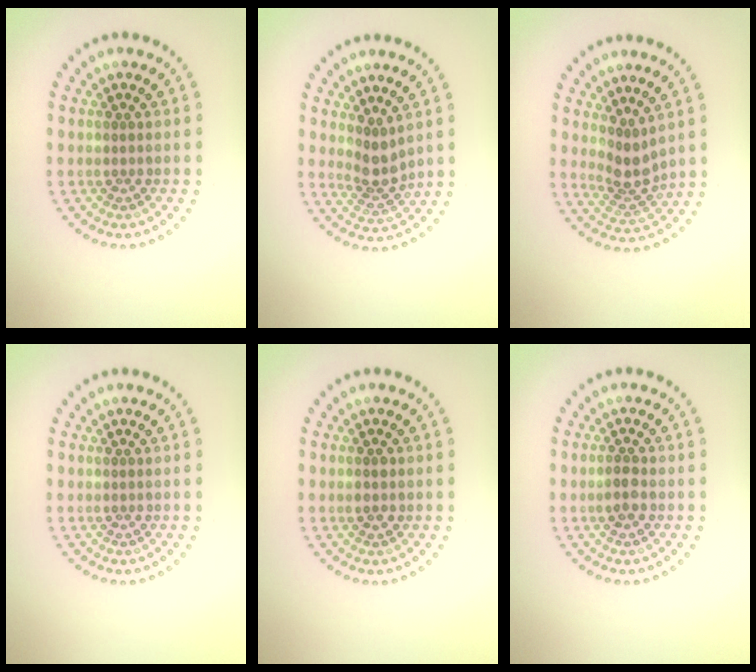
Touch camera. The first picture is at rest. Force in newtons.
{"total": 2.6, "press": 2.0, "slide": 1.7}
{"total": 2.7, "press": 2.2, "slide": 1.7}
{"total": 0.0}
{"total": 1.4, "press": 1.4, "slide": 0.1}
{"total": 1.5, "press": 1.5, "slide": 0.3}